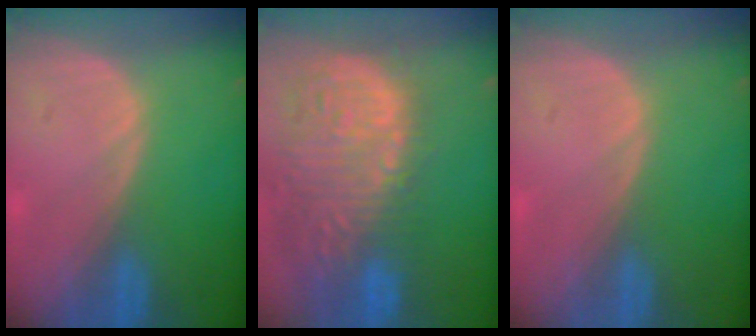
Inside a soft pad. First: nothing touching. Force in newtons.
{"total": 15.3, "press": 12.6, "slide": 8.7}
{"total": 0.0}